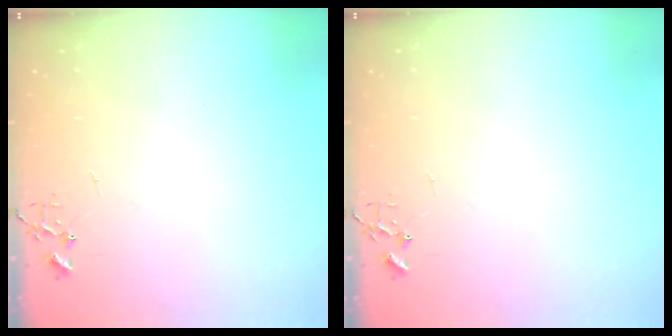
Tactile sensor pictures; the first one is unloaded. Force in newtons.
{"total": 0.0}